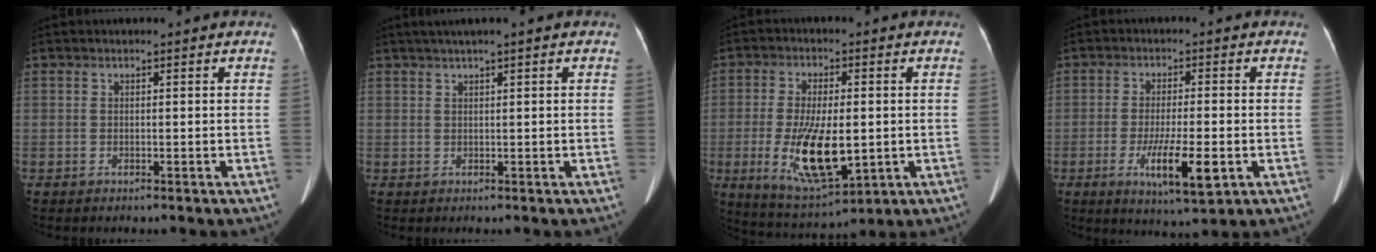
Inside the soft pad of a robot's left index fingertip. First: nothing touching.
{"total": 3.0, "force": [2.0, -0.2, 2.2], "torque": [-0.040, 0.021, 0.037]}
{"total": 12.1, "force": [-1.8, 4.2, 11.2], "torque": [-0.217, -0.019, -0.018]}
{"total": 8.3, "force": [-2.8, 1.3, 7.7], "torque": [-0.137, -0.017, -0.043]}